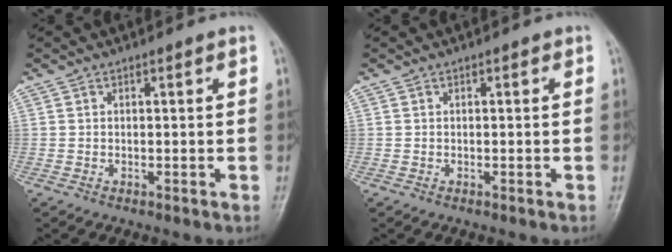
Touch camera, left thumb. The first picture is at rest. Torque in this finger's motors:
{"motor_torque": [0.01, 0.01, 0.00, -0.03, 0.00]}